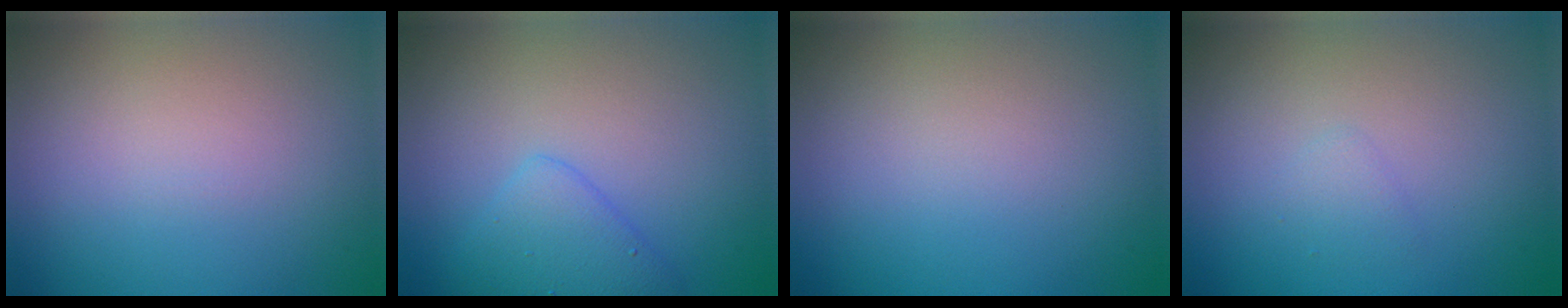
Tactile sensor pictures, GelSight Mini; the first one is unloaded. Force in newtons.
{"total": 2.8, "press": 2.8, "slide": 0.1}
{"total": 0.0}
{"total": 0.8, "press": 0.8, "slide": 0.1}